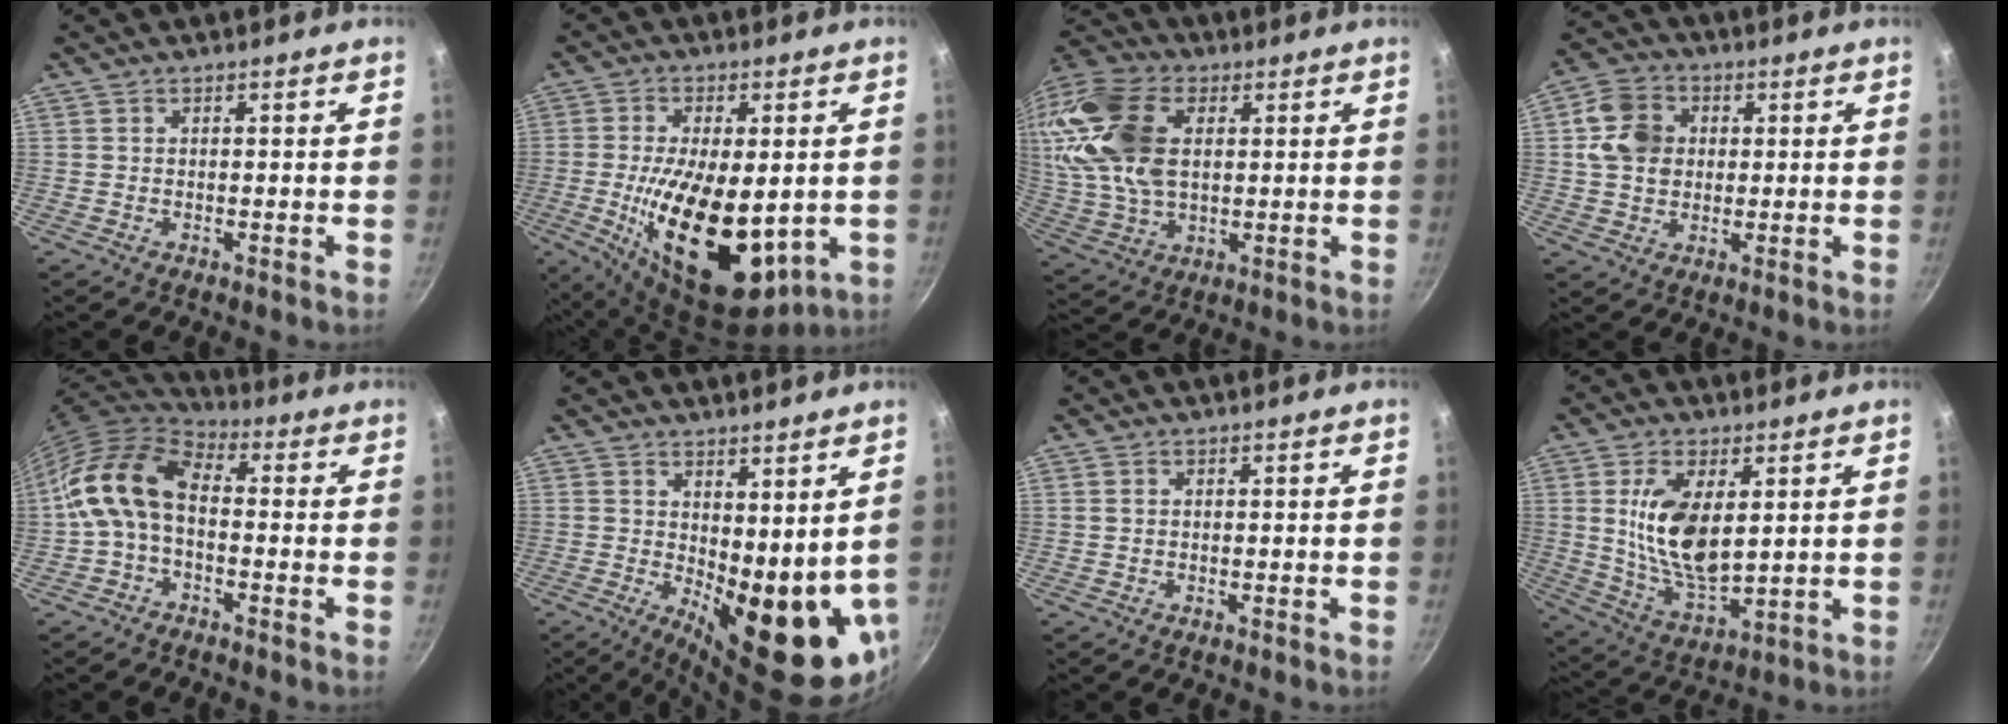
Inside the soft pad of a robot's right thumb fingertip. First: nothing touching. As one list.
[{"total": 21.8, "force": [-3.6, 10.4, 18.8], "torque": [-0.316, -0.026, -0.026]}, {"total": 26.5, "force": [6.8, 16.6, 19.5], "torque": [-0.473, 0.029, 0.133]}, {"total": 9.9, "force": [1.5, 7.9, 5.7], "torque": [-0.090, 0.010, 0.023]}, {"total": 12.9, "force": [-0.7, 7.9, 10.2], "torque": [-0.193, 0.036, -0.027]}, {"total": 16.8, "force": [-1.1, 6.9, 15.3], "torque": [-0.202, -0.036, 0.011]}, {"total": 0.9, "force": [0.2, 0.6, 0.6], "torque": [-0.013, 0.001, 0.007]}, {"total": 13.5, "force": [2.8, 6.7, 11.5], "torque": [-0.206, -0.024, 0.066]}]